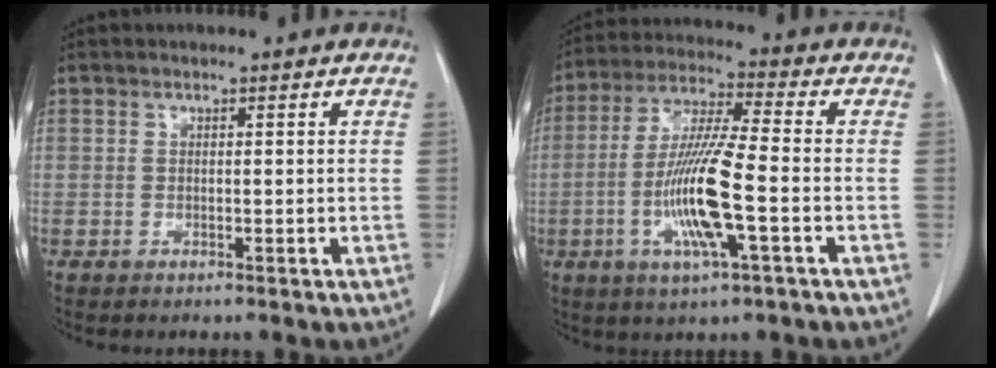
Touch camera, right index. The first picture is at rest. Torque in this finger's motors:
{"motor_torque": [1.67, -0.47, 0.40, 0.18]}